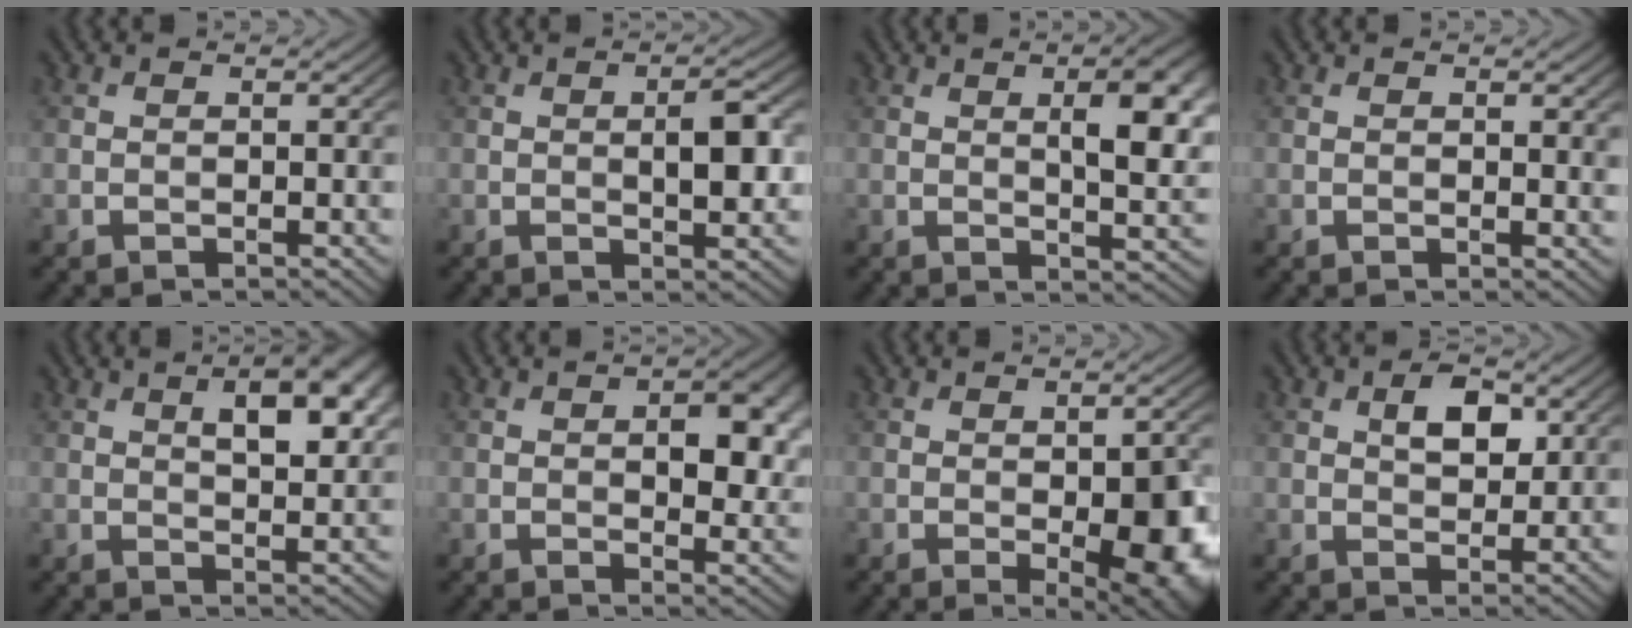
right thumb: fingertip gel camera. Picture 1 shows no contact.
{"total": 4.3, "force": [0.2, 1.4, 4.1], "torque": [-0.067, 0.004, 0.002]}
{"total": 7.9, "force": [1.9, 2.7, 7.2], "torque": [-0.104, 0.006, 0.028]}
{"total": 1.1, "force": [0.4, 0.3, 1.0], "torque": [-0.012, -0.005, 0.007]}
{"total": 8.6, "force": [3.3, 3.6, 7.1], "torque": [-0.095, 0.011, 0.043]}
{"total": 7.7, "force": [1.2, 4.0, 6.5], "torque": [-0.087, 0.001, 0.019]}
{"total": 8.9, "force": [-2.2, 3.8, 7.8], "torque": [-0.099, -0.012, -0.021]}
{"total": 4.3, "force": [1.5, 2.3, 3.3], "torque": [-0.056, 0.001, 0.026]}